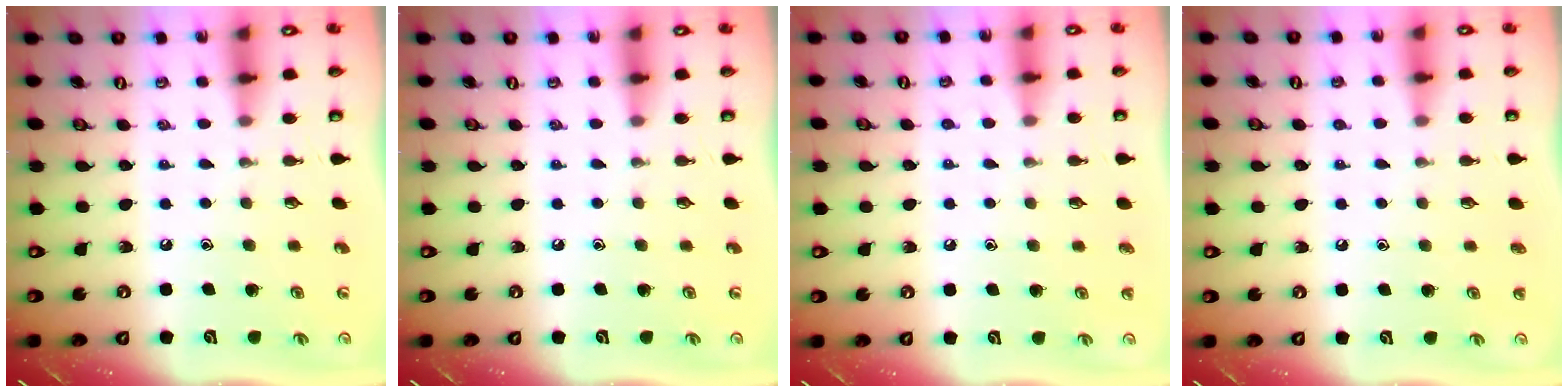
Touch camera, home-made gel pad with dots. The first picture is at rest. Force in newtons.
{"total": 0.0}
{"total": 3.2, "press": 3.2, "slide": 0.3}
{"total": 0.8, "press": 0.8, "slide": 0.1}